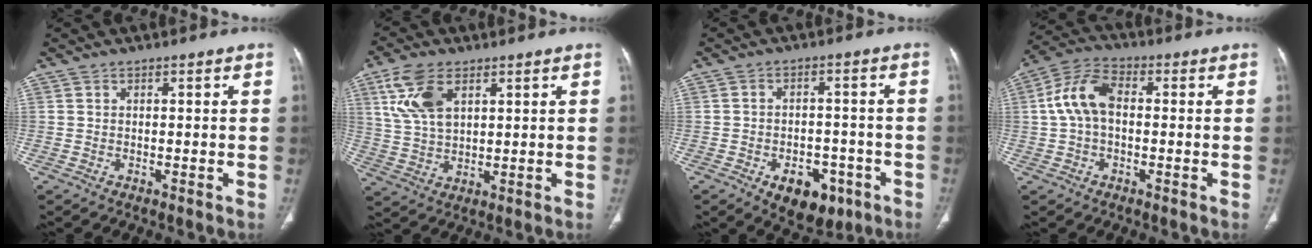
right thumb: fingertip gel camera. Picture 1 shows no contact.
{"total": 10.0, "force": [4.4, 5.4, 7.2], "torque": [-0.146, -0.008, 0.092]}
{"total": 9.8, "force": [-4.8, 6.2, 5.9], "torque": [-0.052, 0.025, -0.057]}
{"total": 9.2, "force": [0.4, 5.7, 7.2], "torque": [-0.146, 0.029, 0.002]}